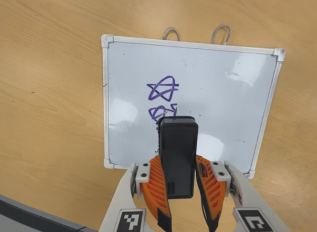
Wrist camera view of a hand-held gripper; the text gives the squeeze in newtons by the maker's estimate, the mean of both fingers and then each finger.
{"total": 7.8, "left": 5.6, "right": 10.1}